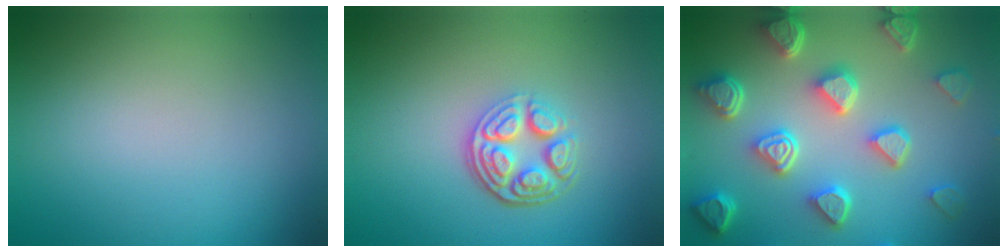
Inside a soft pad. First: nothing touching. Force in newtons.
{"total": 4.7, "press": 3.4, "slide": 3.1}
{"total": 7.7, "press": 5.9, "slide": 4.9}